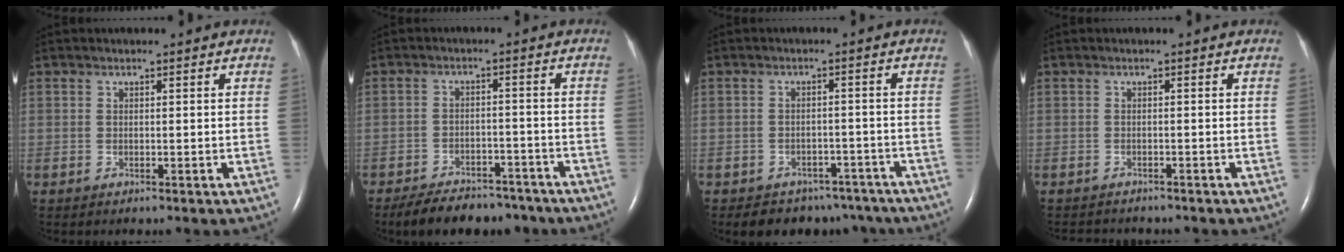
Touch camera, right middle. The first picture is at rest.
{"total": 10.3, "force": [-8.7, 4.3, 3.5], "torque": [-0.052, 0.001, -0.124]}
{"total": 9.0, "force": [-7.3, 5.1, 1.1], "torque": [-0.006, 0.017, -0.079]}
{"total": 4.1, "force": [-3.8, 1.2, 1.0], "torque": [-0.015, -0.005, -0.047]}